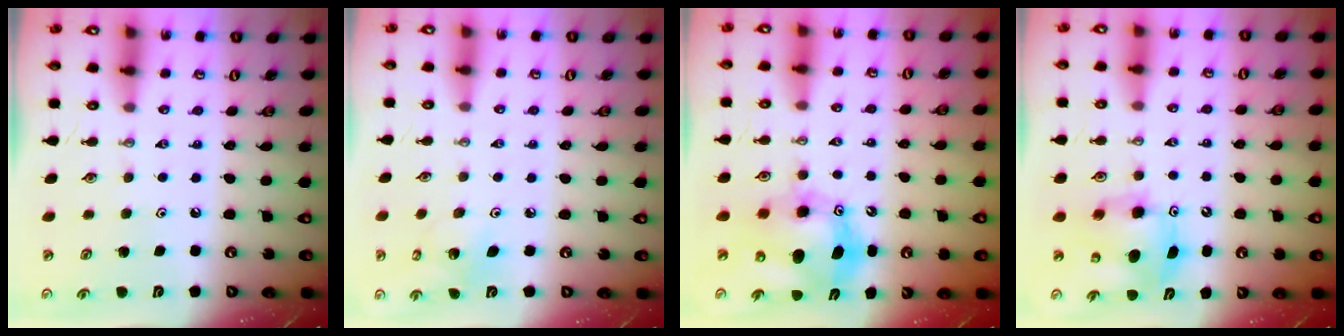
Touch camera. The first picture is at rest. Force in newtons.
{"total": 4.1, "press": 4.1, "slide": 0.3}
{"total": 11.6, "press": 11.4, "slide": 2.5}
{"total": 10.0, "press": 10.0, "slide": 0.5}